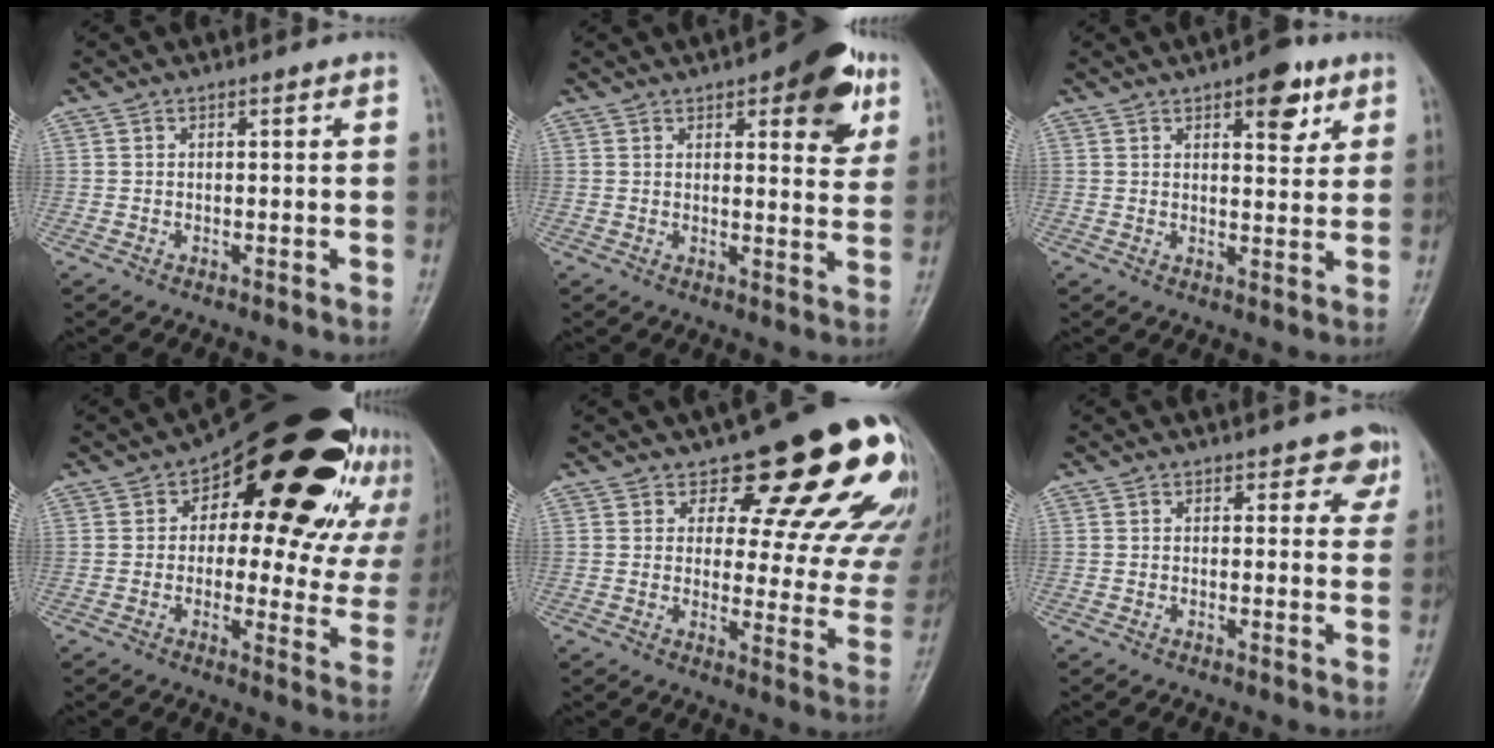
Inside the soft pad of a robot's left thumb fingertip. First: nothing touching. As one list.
[{"total": 12.3, "force": [5.9, 4.8, 9.6], "torque": [-0.084, -0.019, 0.067]}, {"total": 7.8, "force": [4.1, 3.6, 5.6], "torque": [-0.047, -0.016, 0.049]}, {"total": 27.2, "force": [11.7, 13.4, 20.5], "torque": [-0.225, 0.011, 0.162]}, {"total": 20.8, "force": [14.6, 8.2, 12.4], "torque": [-0.105, -0.086, 0.170]}, {"total": 4.0, "force": [2.9, 2.4, 1.2], "torque": [0.021, -0.018, 0.020]}]